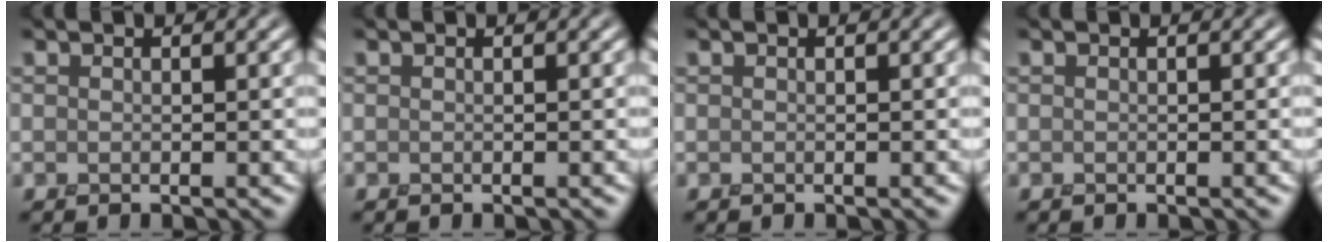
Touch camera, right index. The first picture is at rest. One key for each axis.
{"total": 0.0}
{"total": 0.0}
{"total": 0.0}